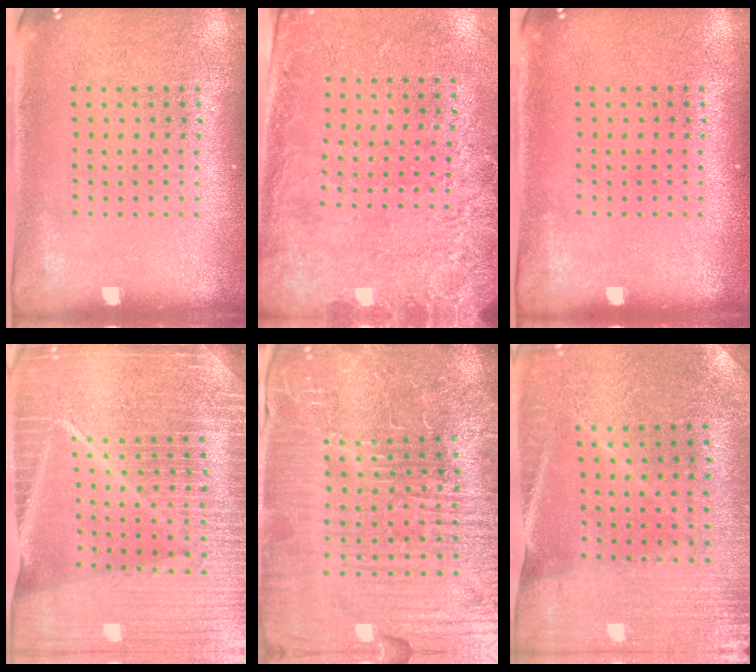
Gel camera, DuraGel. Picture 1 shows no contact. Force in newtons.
{"total": 2.6, "press": 2.0, "slide": 1.7}
{"total": 0.0}
{"total": 6.7, "press": 5.8, "slide": 3.4}
{"total": 7.1, "press": 6.5, "slide": 3.0}
{"total": 0.9, "press": 0.9, "slide": 0.1}